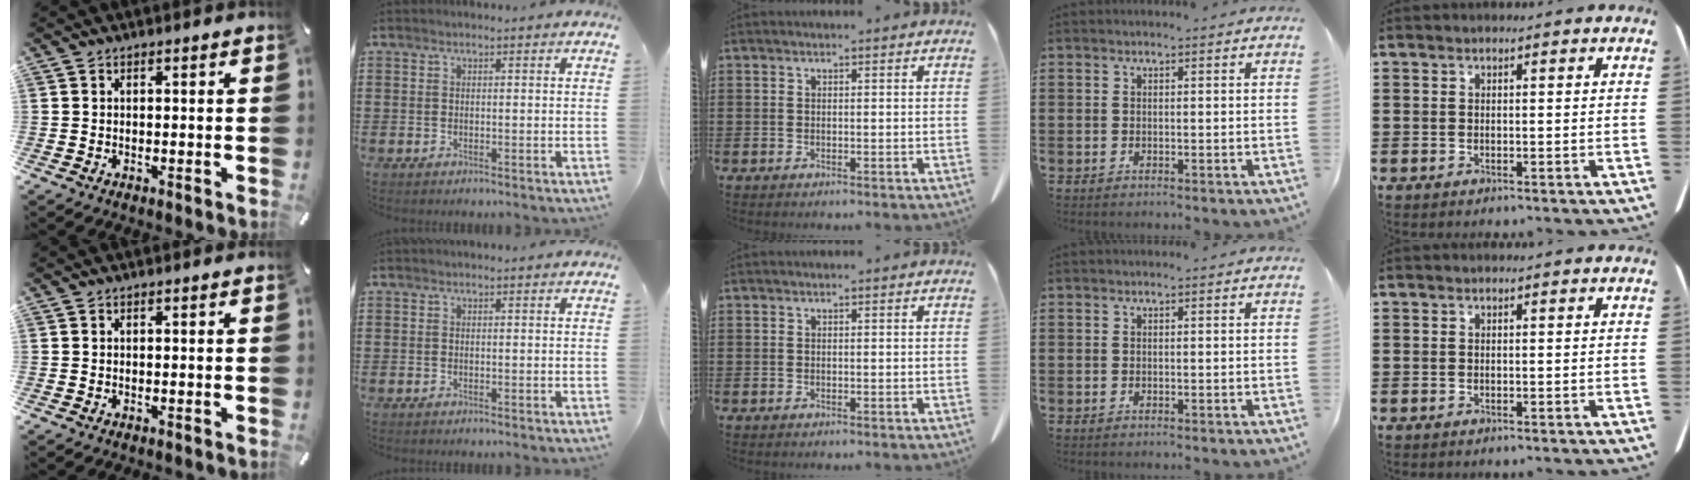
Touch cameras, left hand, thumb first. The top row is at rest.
{}